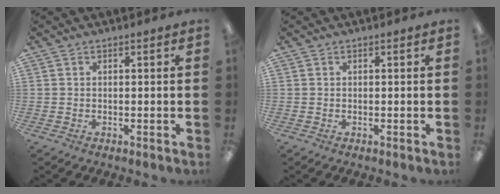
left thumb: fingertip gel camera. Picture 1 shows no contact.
{"total": 0.0}